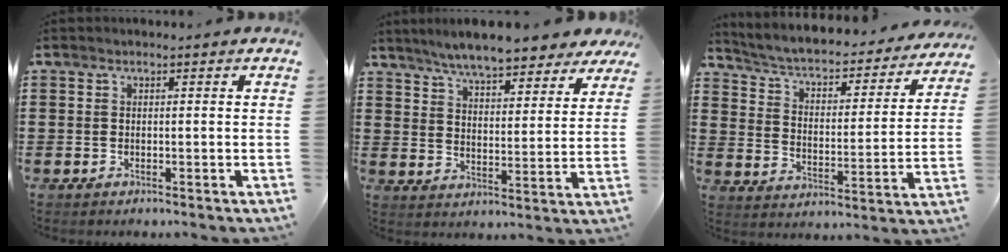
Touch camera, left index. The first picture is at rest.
{"total": 7.0, "force": [6.6, 0.4, 2.2], "torque": [-0.071, -0.031, 0.118]}
{"total": 3.6, "force": [3.1, 0.6, 1.6], "torque": [-0.051, -0.034, 0.043]}